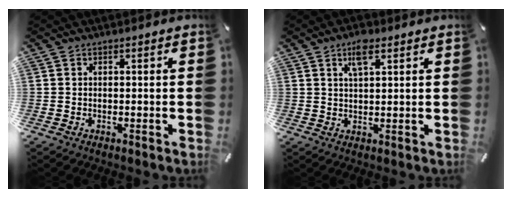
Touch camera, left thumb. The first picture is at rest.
{"total": 4.8, "force": [2.6, 1.7, 3.6], "torque": [-0.070, 0.002, 0.044]}